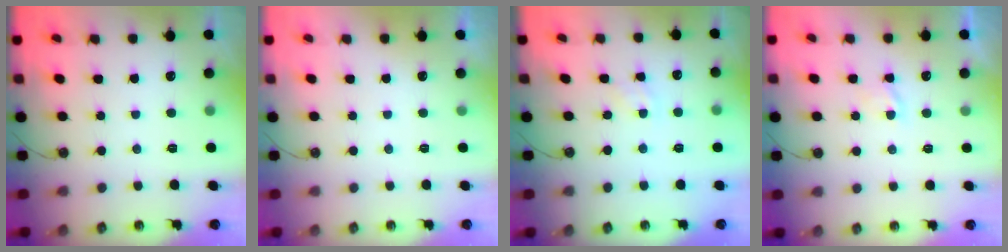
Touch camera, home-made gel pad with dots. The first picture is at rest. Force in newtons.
{"total": 0.0}
{"total": 2.1, "press": 2.1, "slide": 0.4}
{"total": 2.8, "press": 2.8, "slide": 0.4}